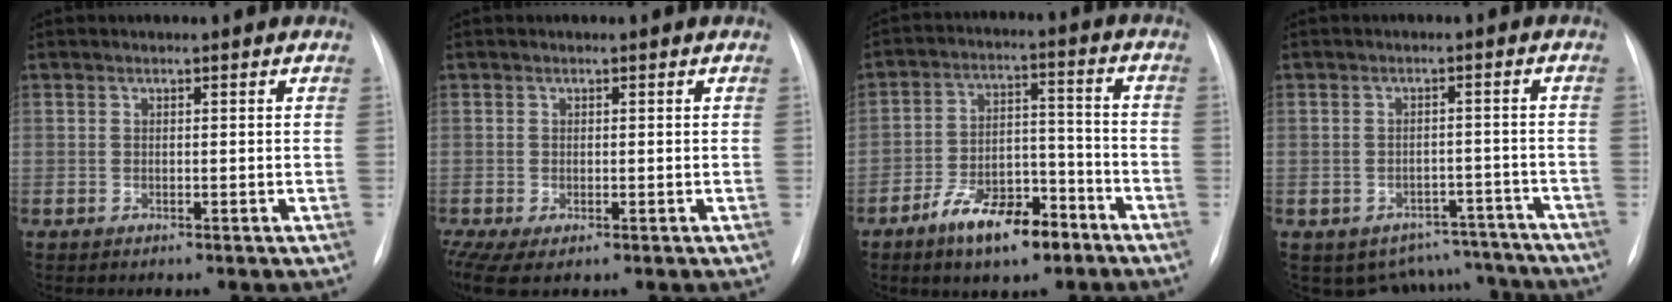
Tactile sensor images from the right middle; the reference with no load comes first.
{"total": 5.5, "force": [-2.5, 2.7, 4.1], "torque": [-0.095, -0.012, -0.037]}
{"total": 10.9, "force": [-7.0, 4.6, 7.0], "torque": [-0.119, 0.015, -0.117]}
{"total": 9.7, "force": [-8.5, 4.6, 0.2], "torque": [0.016, 0.036, -0.096]}